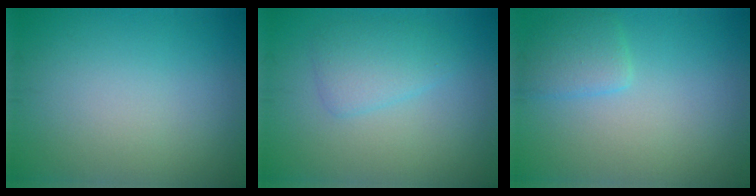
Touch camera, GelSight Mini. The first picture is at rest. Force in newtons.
{"total": 2.6, "press": 2.6, "slide": 0.1}
{"total": 2.1, "press": 2.1, "slide": 0.2}